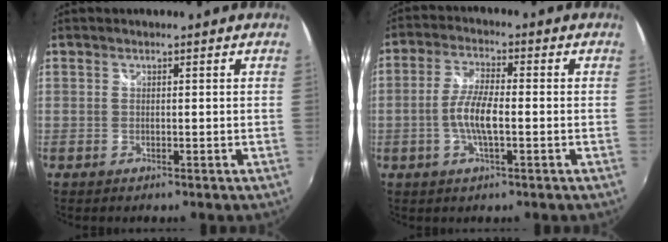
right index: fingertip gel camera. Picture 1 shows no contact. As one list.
[{"total": 6.7, "force": [-1.5, 1.5, 6.3], "torque": [-0.130, 0.004, -0.030]}]